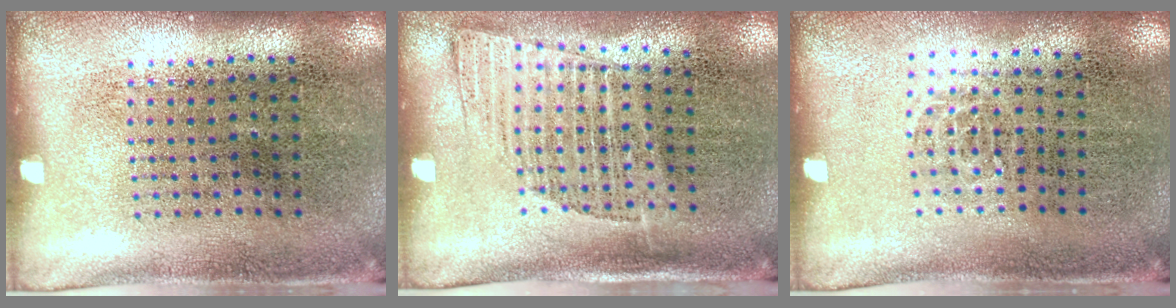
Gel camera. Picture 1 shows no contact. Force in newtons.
{"total": 1.3, "press": 1.0, "slide": 0.8}
{"total": 0.5, "press": 0.4, "slide": 0.3}